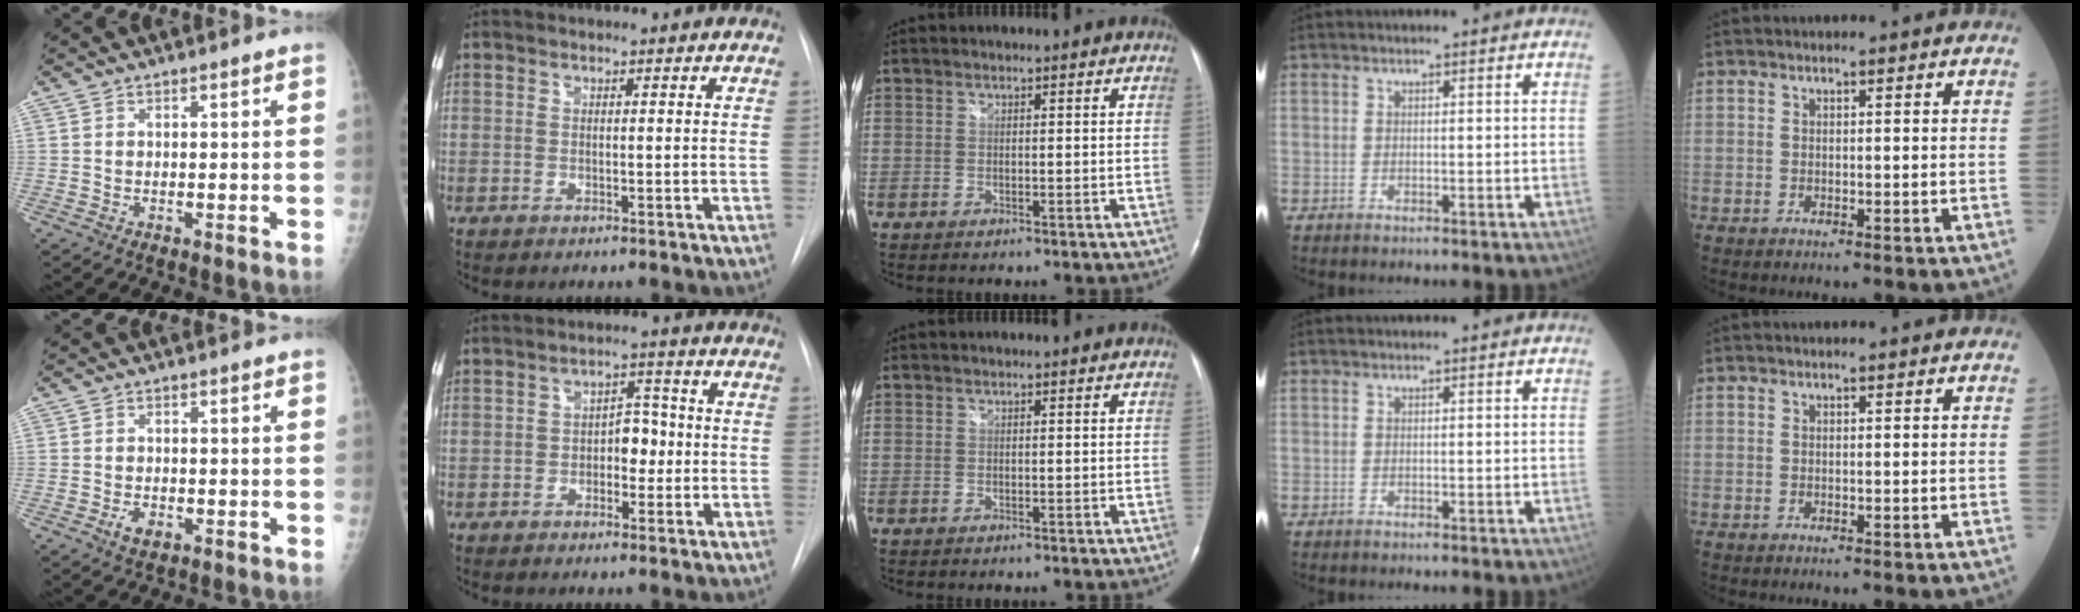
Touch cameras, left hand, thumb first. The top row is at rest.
{"thumb": {"total": 2.5, "force": [-1.0, 1.6, 1.6], "torque": [-0.027, 0.000, -0.014]}, "index": {"total": 4.3, "force": [-1.6, 2.5, 3.1], "torque": [-0.039, 0.008, -0.025]}}